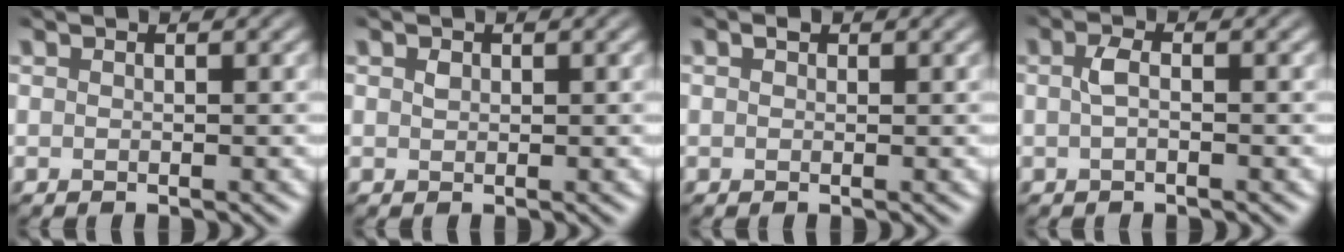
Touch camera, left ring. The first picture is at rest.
{"total": 0.7, "force": [0.3, 0.5, 0.3], "torque": [-0.009, 0.000, 0.005]}
{"total": 0.8, "force": [0.3, 0.6, 0.4], "torque": [-0.008, 0.000, 0.003]}
{"total": 1.3, "force": [-0.1, 0.5, 1.3], "torque": [-0.029, 0.002, -0.003]}